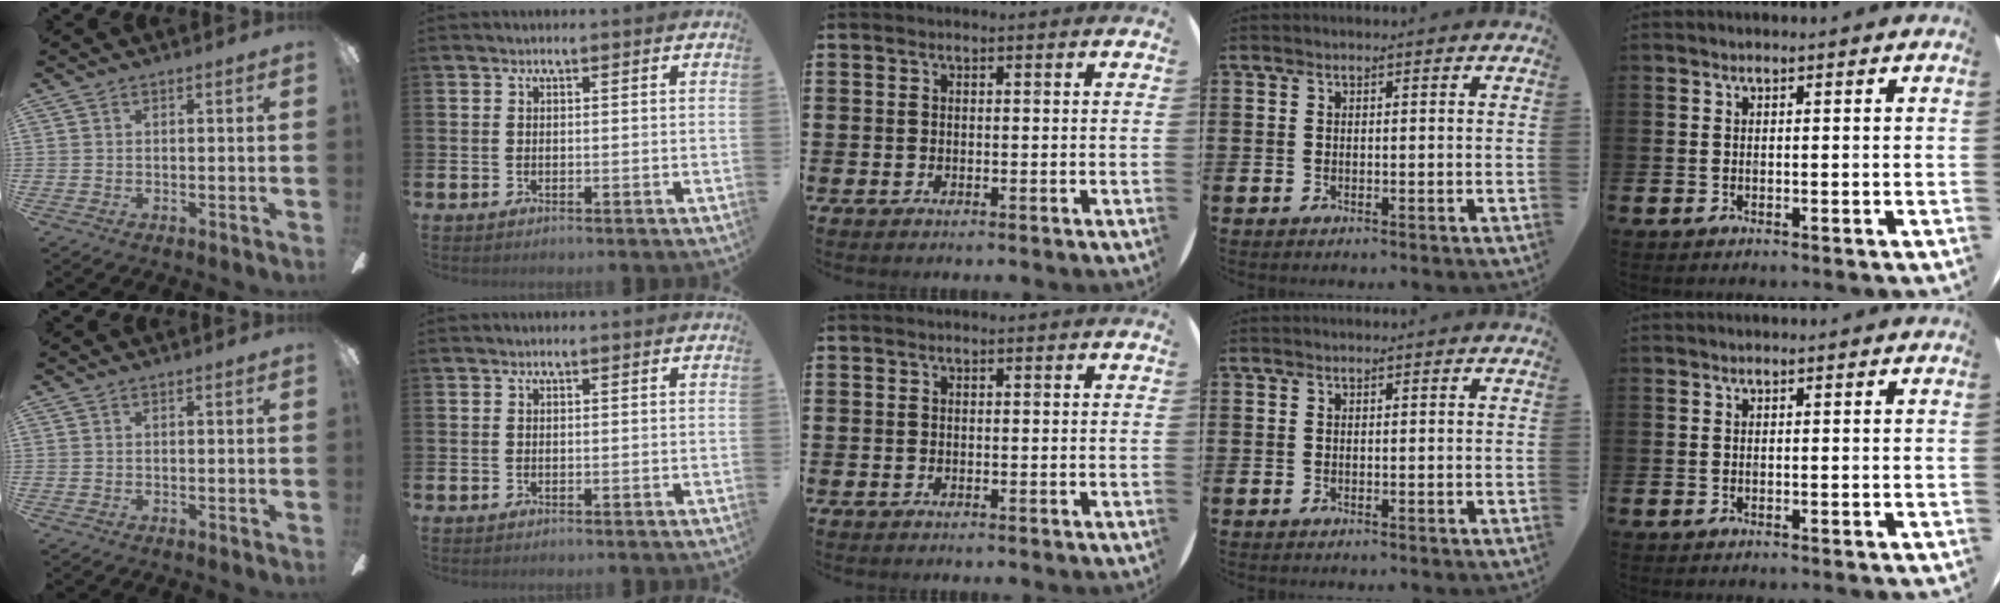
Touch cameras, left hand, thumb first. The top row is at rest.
{}